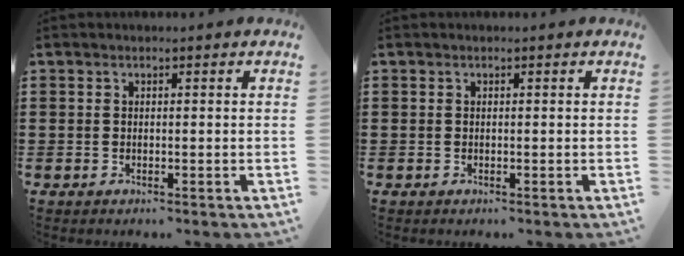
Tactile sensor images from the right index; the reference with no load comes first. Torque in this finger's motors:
{"motor_torque": [0.00, 0.00, 0.00, 0.00]}